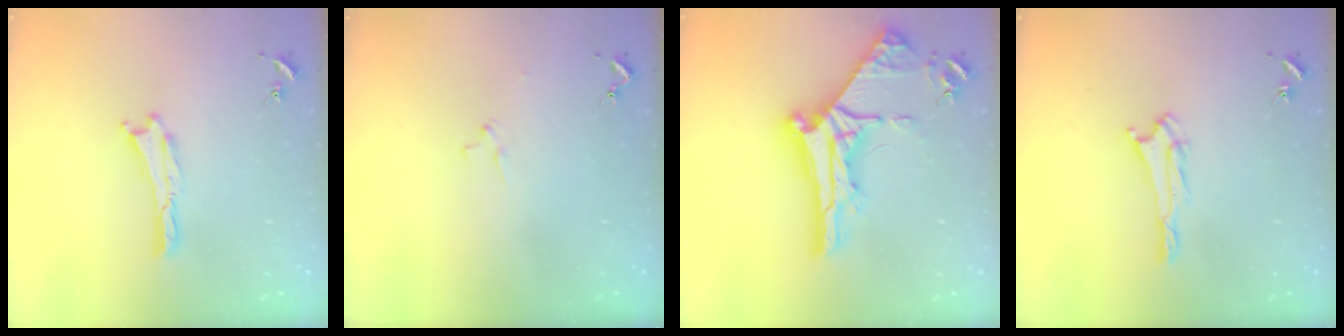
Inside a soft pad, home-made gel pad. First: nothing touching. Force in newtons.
{"total": 1.1, "press": 1.1, "slide": 0.1}
{"total": 10.5, "press": 10.5, "slide": 1.2}
{"total": 1.7, "press": 1.7, "slide": 0.2}